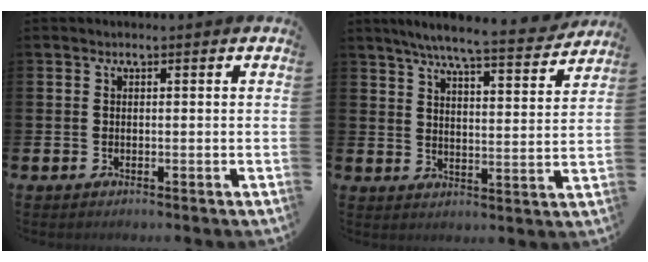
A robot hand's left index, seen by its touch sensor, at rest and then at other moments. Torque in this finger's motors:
{"motor_torque": [1.05, -1.09, 0.78, 0.21]}